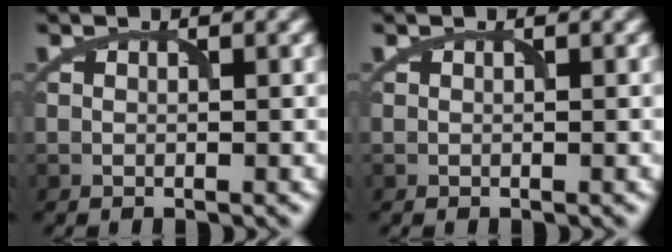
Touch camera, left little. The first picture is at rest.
{"total": 0.0}